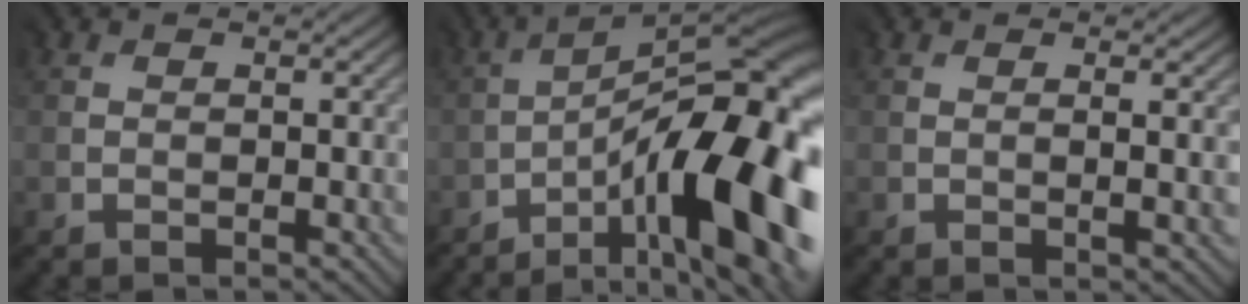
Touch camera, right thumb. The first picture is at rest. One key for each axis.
{"total": 17.1, "fx": -6.7, "fy": 6.0, "fz": 14.5, "tx": -0.210, "ty": -0.002, "tz": -0.101}
{"total": 1.7, "fx": 0.4, "fy": 0.2, "fz": 1.7, "tx": -0.030, "ty": 0.003, "tz": 0.006}